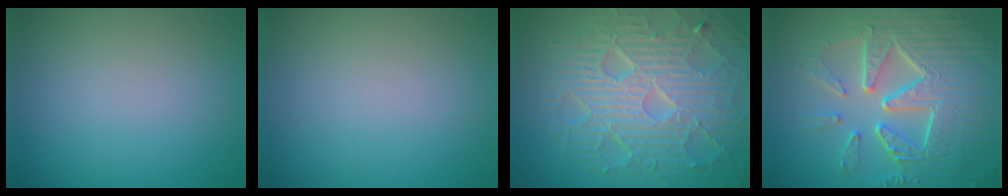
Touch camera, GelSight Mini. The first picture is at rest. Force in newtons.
{"total": 0.0}
{"total": 10.5, "press": 6.8, "slide": 8.0}
{"total": 9.6, "press": 6.5, "slide": 7.0}